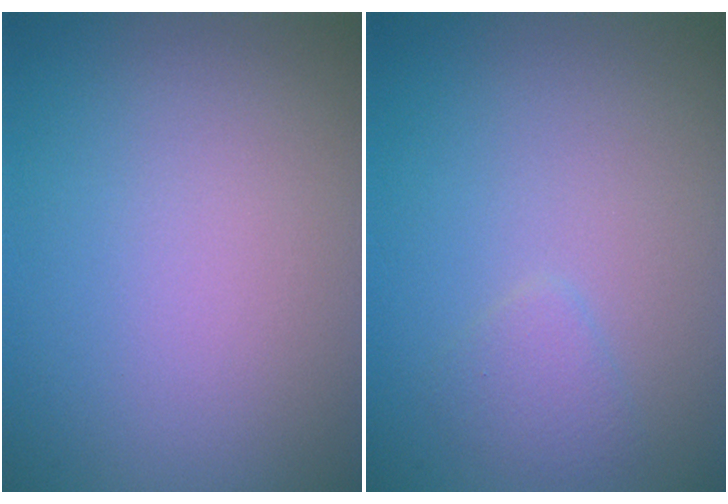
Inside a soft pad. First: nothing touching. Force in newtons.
{"total": 1.2, "press": 1.2, "slide": 0.1}